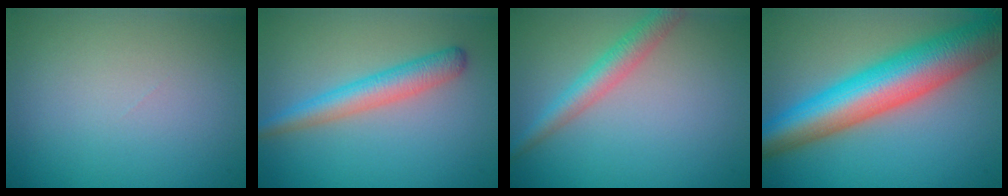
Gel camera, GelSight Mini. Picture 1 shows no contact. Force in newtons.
{"total": 3.6, "press": 3.6, "slide": 0.1}
{"total": 3.2, "press": 3.2, "slide": 0.1}
{"total": 11.2, "press": 11.2, "slide": 0.4}